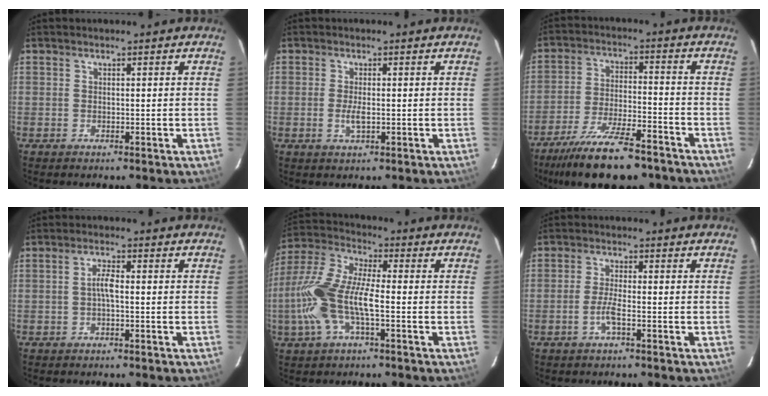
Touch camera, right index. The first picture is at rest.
{"total": 2.6, "force": [-0.5, 0.9, 2.4], "torque": [-0.047, -0.004, -0.007]}
{"total": 17.9, "force": [-14.1, 4.7, 9.9], "torque": [-0.198, -0.028, -0.226]}
{"total": 2.3, "force": [-0.4, 0.4, 2.2], "torque": [-0.044, 0.006, -0.009]}
{"total": 13.9, "force": [-2.9, 4.4, 12.9], "torque": [-0.281, 0.003, -0.060]}
{"total": 3.2, "force": [-1.5, 0.2, 2.8], "torque": [-0.061, -0.001, -0.031]}